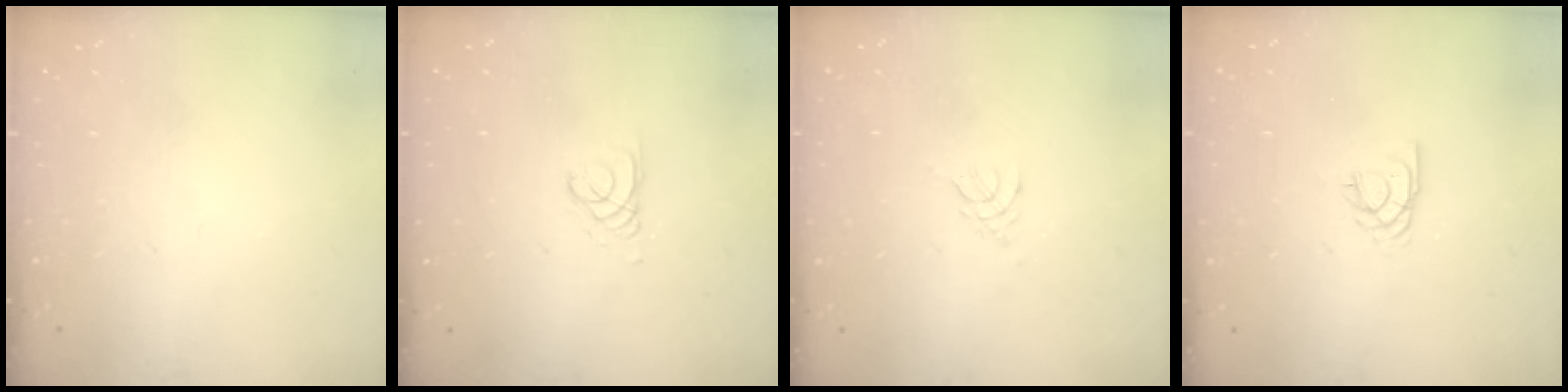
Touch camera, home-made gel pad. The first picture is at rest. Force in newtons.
{"total": 1.1, "press": 1.1, "slide": 0.1}
{"total": 2.7, "press": 2.6, "slide": 0.6}
{"total": 2.2, "press": 2.2, "slide": 0.4}